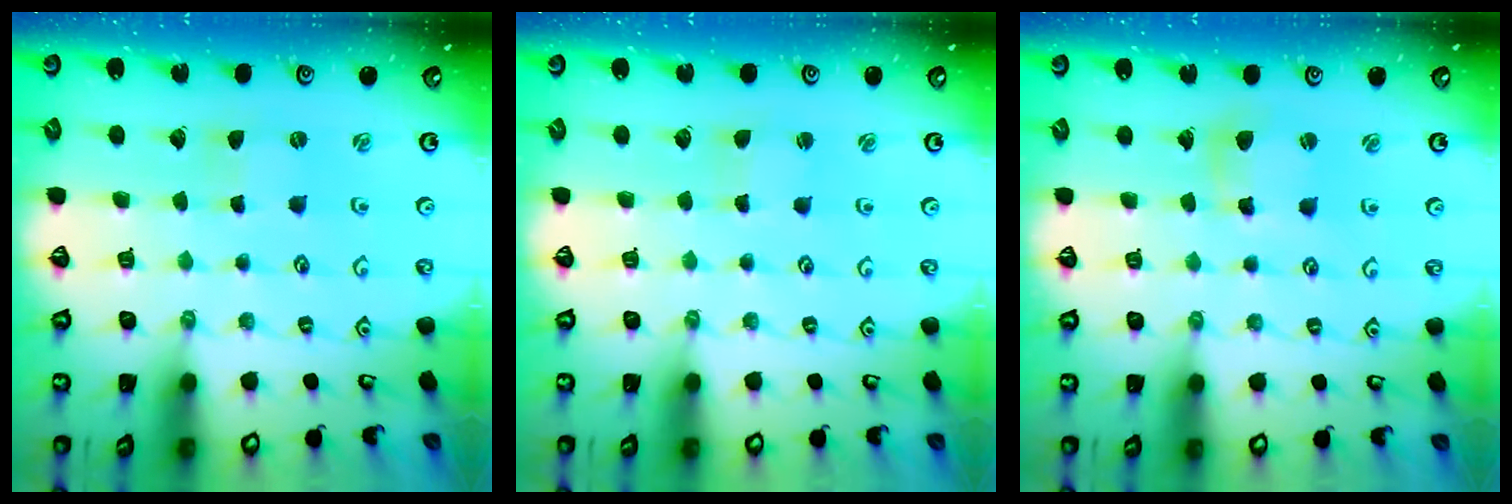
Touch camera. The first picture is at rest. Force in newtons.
{"total": 1.0, "press": 1.0, "slide": 0.0}
{"total": 4.6, "press": 4.5, "slide": 0.5}